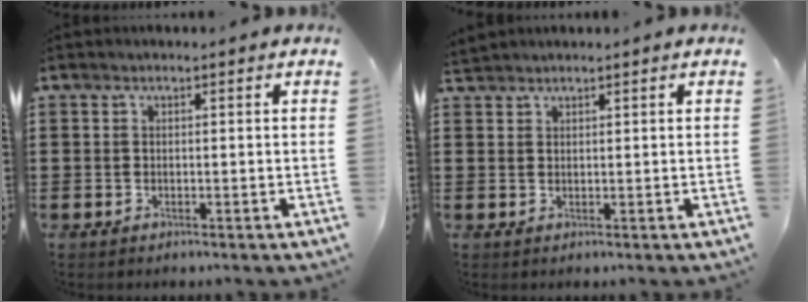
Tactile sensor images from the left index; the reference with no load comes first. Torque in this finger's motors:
{"motor_torque": [0.43, -0.48, 0.51, 0.11]}